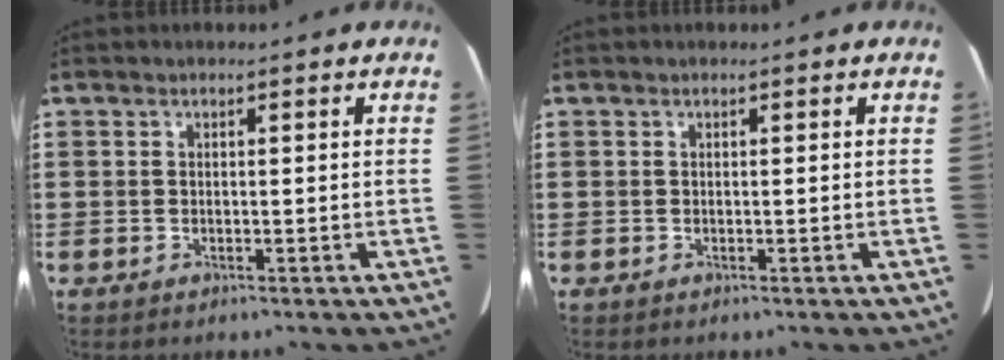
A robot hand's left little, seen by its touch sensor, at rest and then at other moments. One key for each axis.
{"total": 0.0}